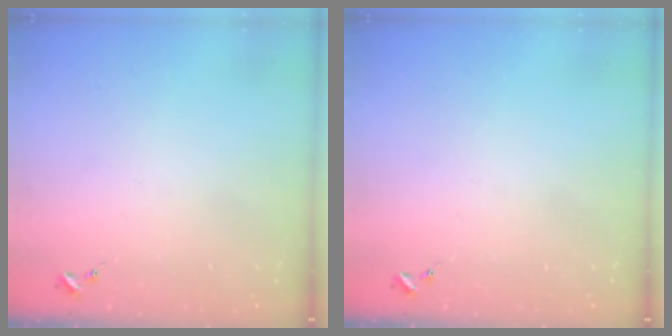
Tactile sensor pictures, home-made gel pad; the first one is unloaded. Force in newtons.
{"total": 0.0}